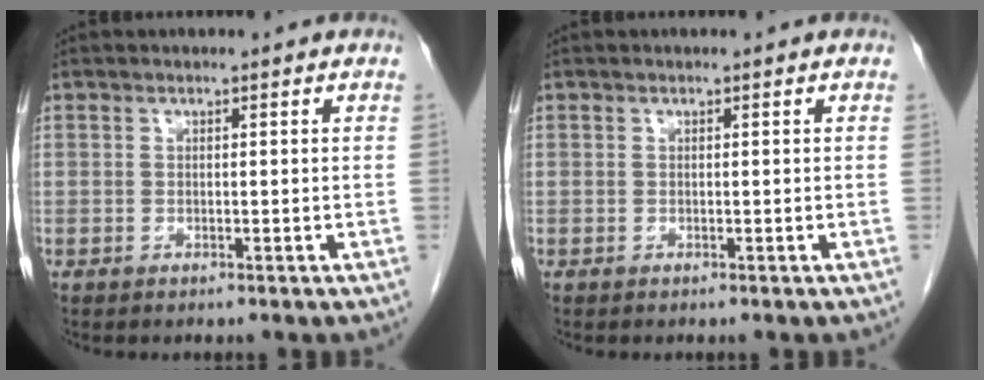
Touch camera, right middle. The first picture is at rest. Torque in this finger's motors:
{"motor_torque": [-0.01, -0.01, 0.01, 0.00]}